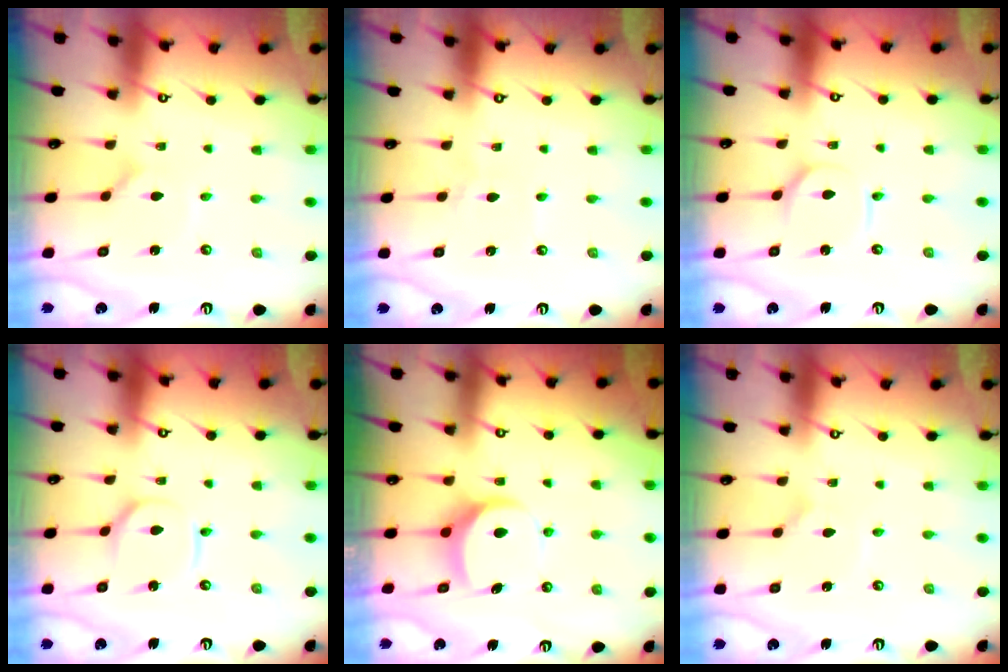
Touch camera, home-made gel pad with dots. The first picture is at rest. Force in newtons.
{"total": 1.3, "press": 1.3, "slide": 0.1}
{"total": 3.0, "press": 3.0, "slide": 0.3}
{"total": 4.4, "press": 4.4, "slide": 0.5}
{"total": 7.2, "press": 7.1, "slide": 0.6}
{"total": 2.6, "press": 2.6, "slide": 0.1}